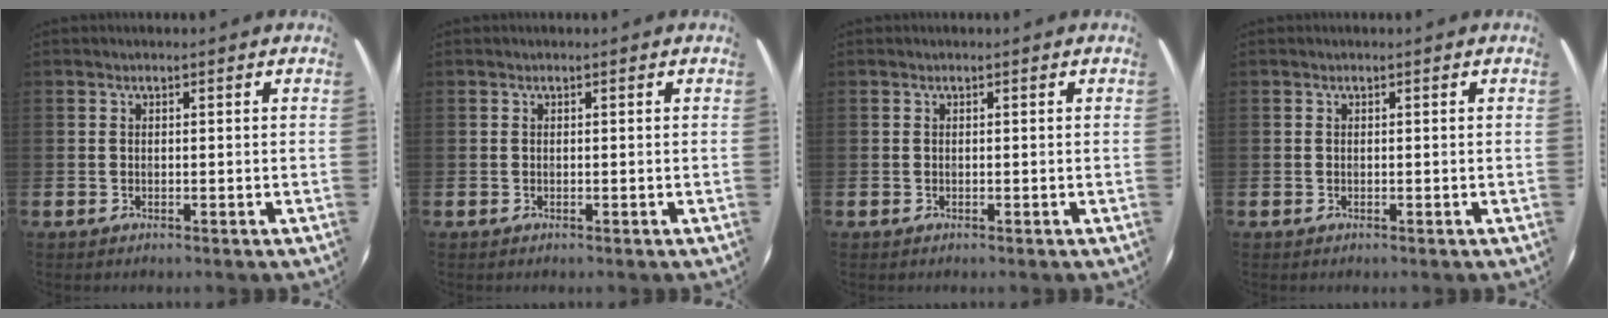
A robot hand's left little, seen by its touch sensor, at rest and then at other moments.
{"total": 0.0}
{"total": 0.0}
{"total": 0.0}